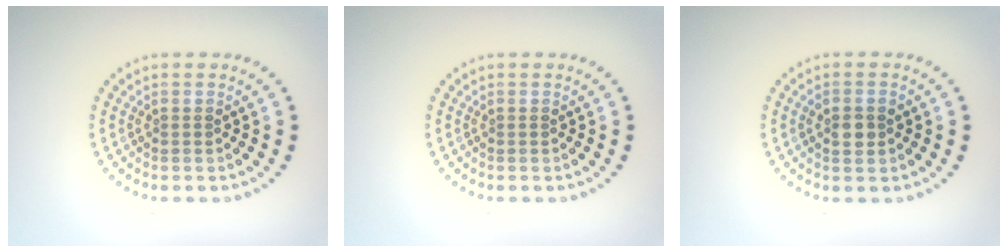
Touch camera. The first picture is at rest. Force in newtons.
{"total": 0.0}
{"total": 2.3, "press": 2.3, "slide": 0.0}